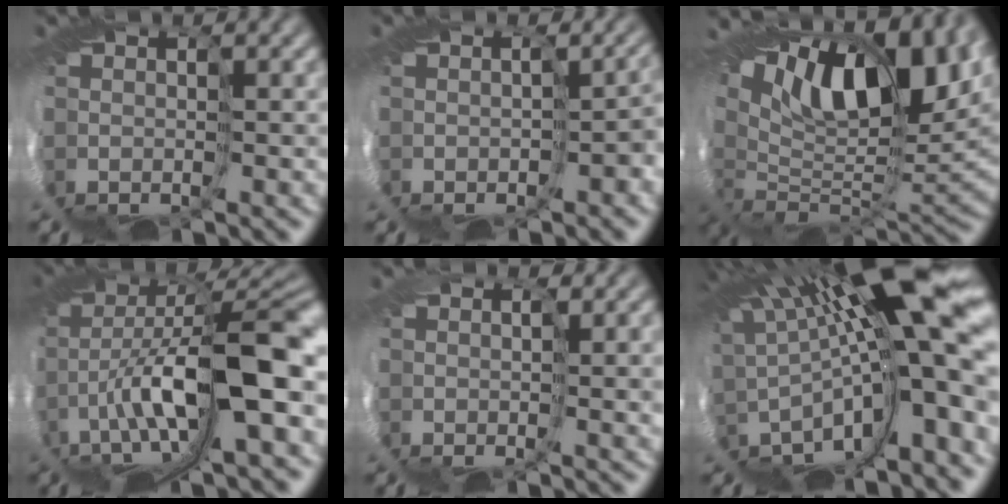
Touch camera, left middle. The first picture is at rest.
{"total": 4.8, "force": [-3.0, 1.7, 3.3], "torque": [-0.047, -0.003, -0.023]}
{"total": 12.1, "force": [9.4, 3.1, 7.0], "torque": [-0.135, 0.028, 0.163]}
{"total": 9.5, "force": [-0.4, 2.6, 9.1], "torque": [-0.174, 0.015, -0.011]}
{"total": 3.5, "force": [1.0, 1.5, 2.9], "torque": [-0.063, 0.002, 0.016]}
{"total": 12.2, "force": [2.1, 0.9, 12.0], "torque": [-0.179, -0.003, 0.043]}